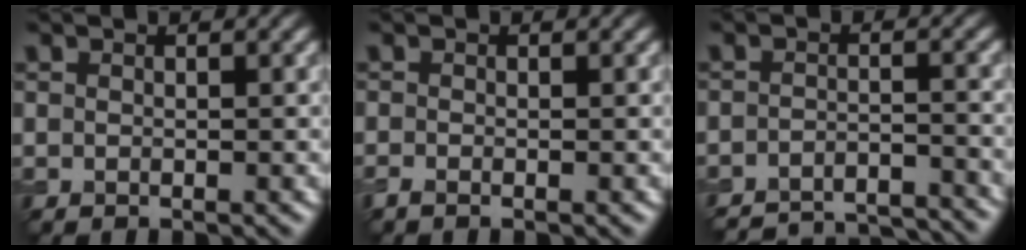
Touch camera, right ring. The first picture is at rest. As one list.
[{"total": 0.8, "force": [-0.6, 0.1, 0.5], "torque": [-0.010, -0.006, -0.015]}, {"total": 9.1, "force": [-8.7, 1.8, 2.0], "torque": [-0.020, -0.003, -0.115]}]